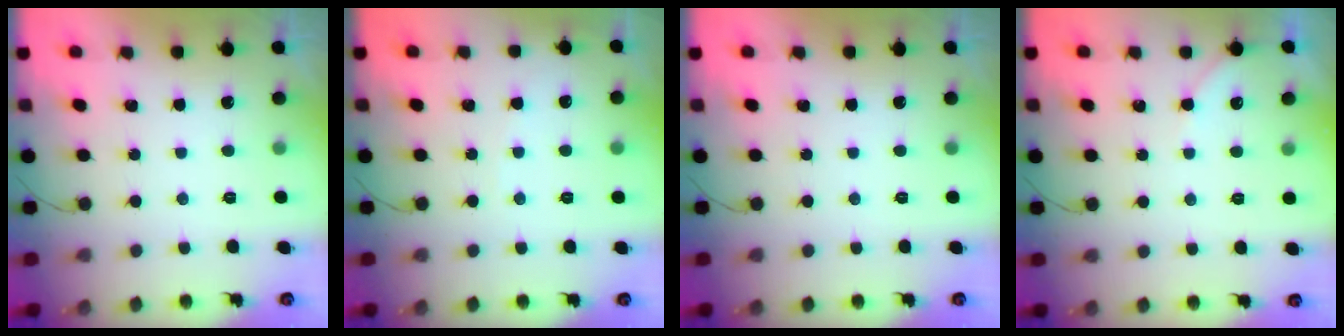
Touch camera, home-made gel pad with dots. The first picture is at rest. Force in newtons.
{"total": 2.9, "press": 2.9, "slide": 0.4}
{"total": 0.0}
{"total": 3.8, "press": 3.7, "slide": 0.6}